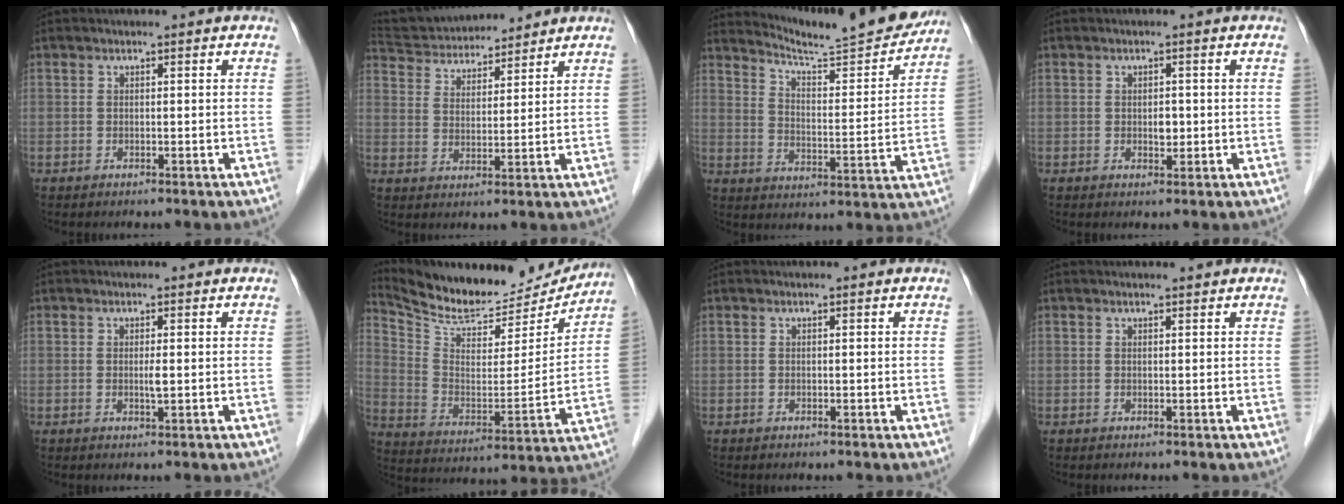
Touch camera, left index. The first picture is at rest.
{"total": 13.0, "force": [12.2, 2.9, 3.4], "torque": [-0.067, 0.034, 0.212]}
{"total": 16.4, "force": [15.7, 0.3, 4.8], "torque": [-0.081, -0.042, 0.220]}
{"total": 1.6, "force": [-0.1, 1.0, 1.3], "torque": [-0.020, 0.001, 0.001]}
{"total": 1.2, "force": [0.1, 0.0, 1.2], "torque": [-0.025, -0.002, 0.000]}
{"total": 19.0, "force": [18.0, 4.6, 4.1], "torque": [-0.076, -0.027, 0.279]}
{"total": 0.0}
{"total": 0.9, "force": [0.9, 0.0, 0.3], "torque": [-0.007, 0.005, 0.014]}